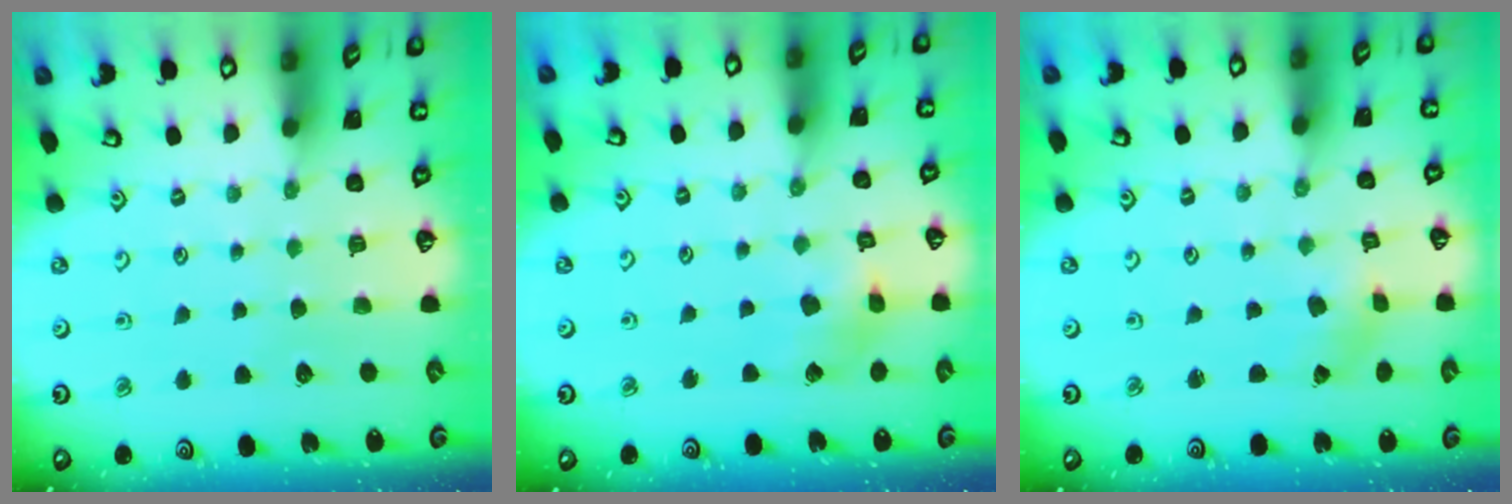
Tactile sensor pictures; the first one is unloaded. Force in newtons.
{"total": 7.0, "press": 6.9, "slide": 0.5}
{"total": 0.7, "press": 0.7, "slide": 0.1}